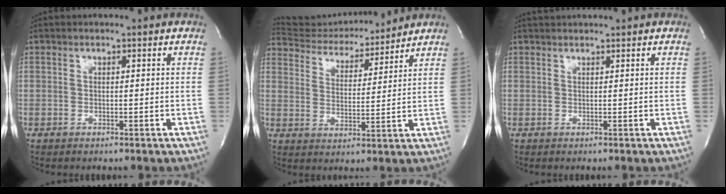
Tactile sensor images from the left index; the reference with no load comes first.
{"total": 13.3, "force": [12.8, 2.0, 3.1], "torque": [-0.053, 0.004, 0.208]}
{"total": 1.6, "force": [1.5, -0.4, 0.3], "torque": [-0.004, 0.014, 0.032]}